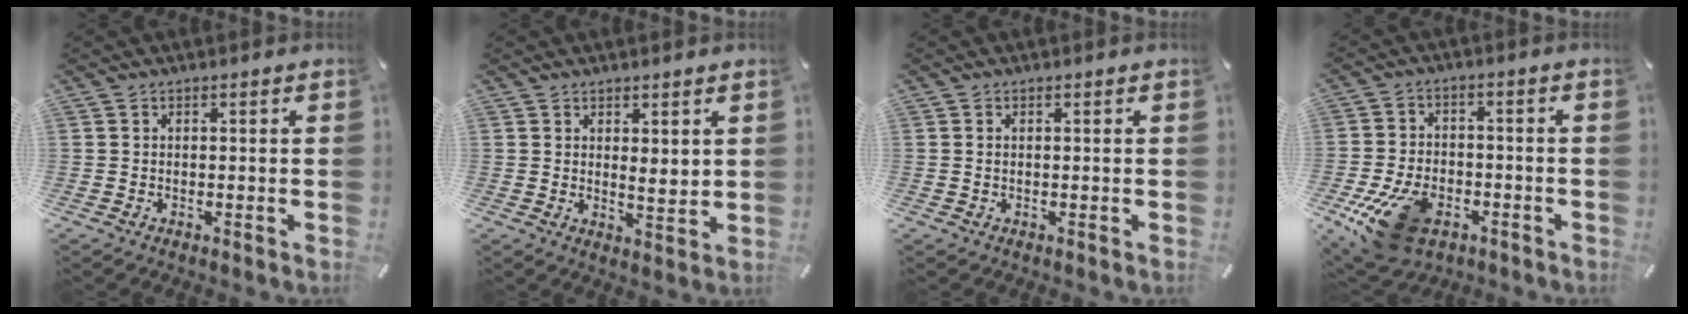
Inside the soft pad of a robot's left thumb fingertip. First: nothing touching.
{"total": 3.2, "force": [2.6, 1.3, 1.4], "torque": [-0.016, -0.017, 0.044]}
{"total": 0.6, "force": [0.1, 0.2, 0.6], "torque": [-0.013, 0.000, 0.001]}
{"total": 14.3, "force": [-6.7, 8.9, 8.9], "torque": [-0.169, 0.031, -0.112]}